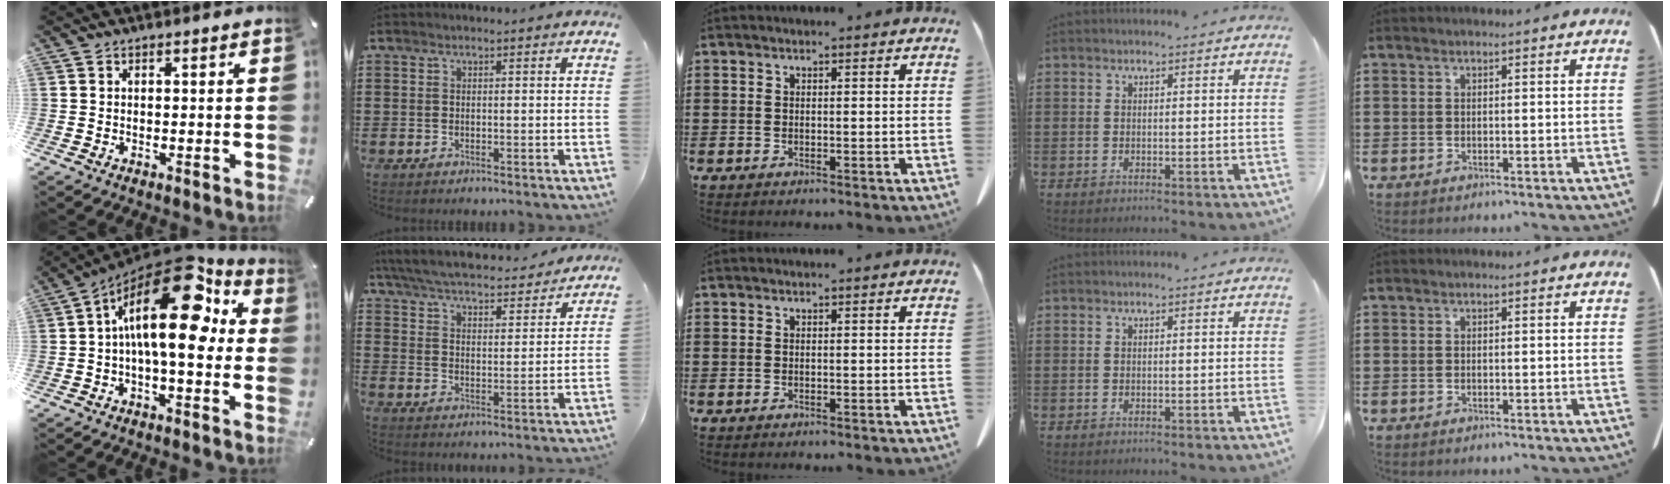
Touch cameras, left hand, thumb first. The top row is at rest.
{"thumb": {"total": 21.5, "force": [5.3, 9.5, 18.5], "torque": [-0.307, -0.045, 0.087]}, "index": {"total": 5.6, "force": [5.5, 0.1, 1.3], "torque": [-0.054, -0.038, 0.092]}}